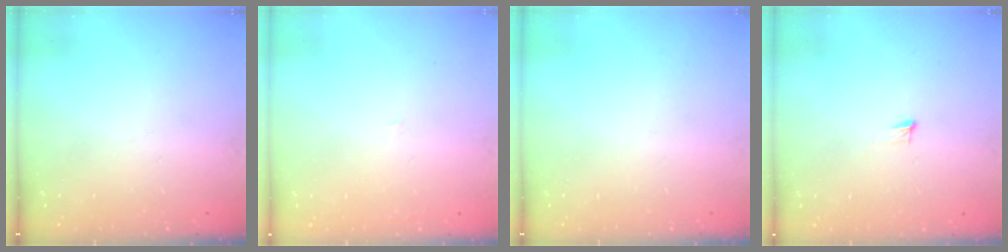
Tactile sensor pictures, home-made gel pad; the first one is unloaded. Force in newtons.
{"total": 0.9, "press": 0.9, "slide": 0.1}
{"total": 0.0}
{"total": 3.9, "press": 3.8, "slide": 0.9}